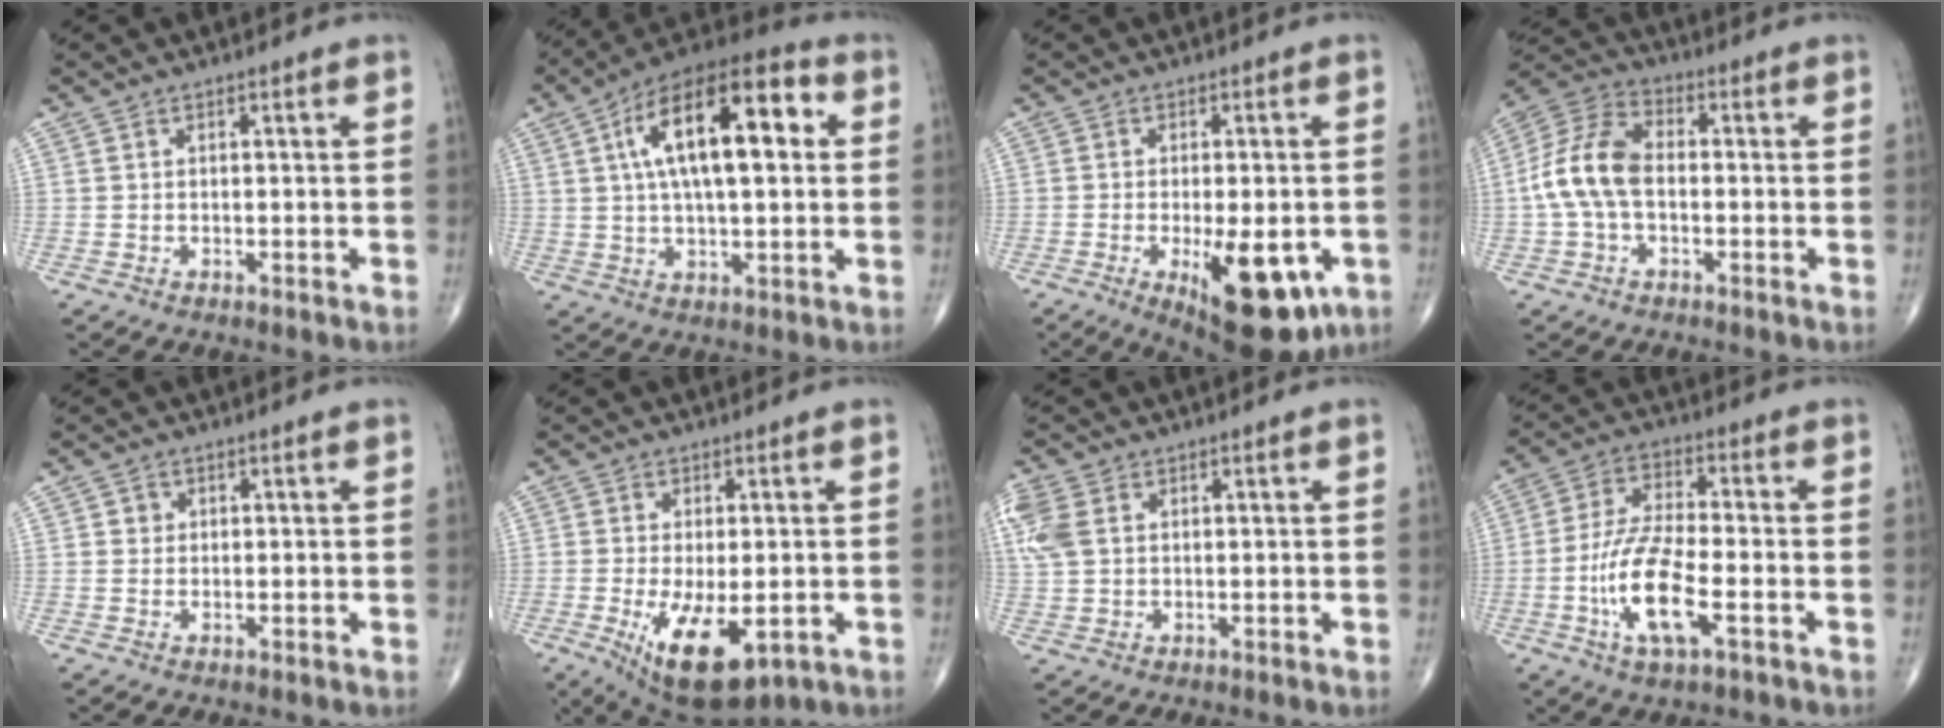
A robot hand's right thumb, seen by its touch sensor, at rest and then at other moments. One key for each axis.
{"total": 20.5, "fx": 4.6, "fy": 8.7, "fz": 18.0, "tx": -0.281, "ty": 0.021, "tz": 0.065}
{"total": 14.6, "fx": -4.9, "fy": 6.1, "fz": 12.3, "tx": -0.148, "ty": -0.010, "tz": -0.053}
{"total": 11.3, "fx": -0.9, "fy": 6.8, "fz": 9.0, "tx": -0.188, "ty": 0.034, "tz": -0.026}
{"total": 1.3, "fx": 0.3, "fy": 1.3, "fz": 0.3, "tx": 0.001, "ty": 0.001, "tz": 0.002}
{"total": 11.7, "fx": -3.7, "fy": 5.1, "fz": 9.8, "tx": -0.161, "ty": -0.016, "tz": -0.045}
{"total": 6.0, "fx": 1.7, "fy": 4.1, "fz": 4.0, "tx": -0.113, "ty": 0.012, "tz": 0.038}
{"total": 12.5, "fx": -4.0, "fy": 3.9, "fz": 11.2, "tx": -0.231, "ty": 0.017, "tz": -0.078}